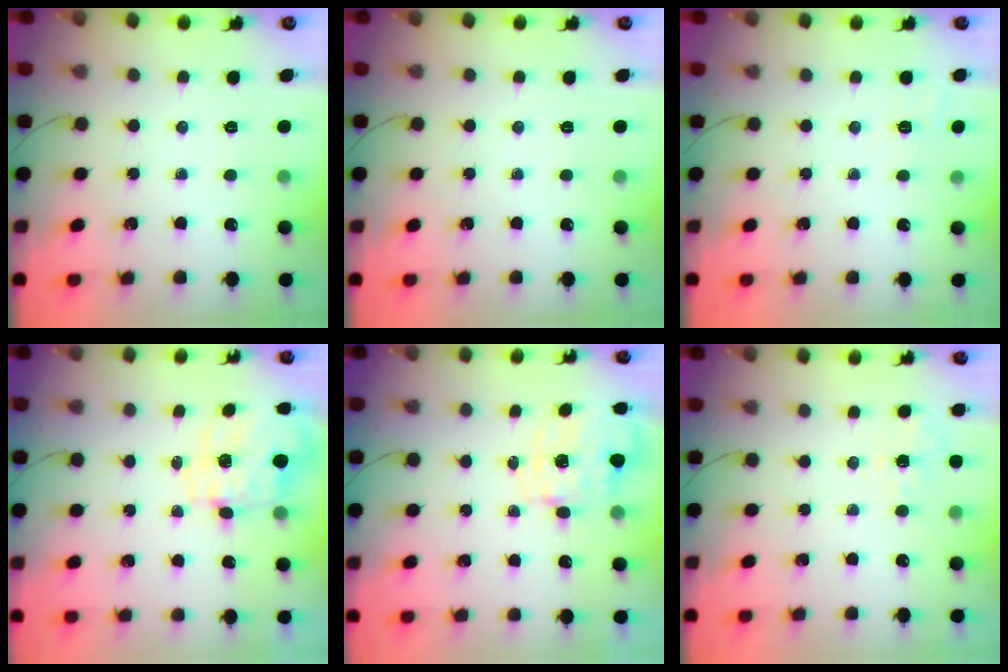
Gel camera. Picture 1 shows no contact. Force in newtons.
{"total": 0.0}
{"total": 2.2, "press": 0.9, "slide": 2.0}
{"total": 9.4, "press": 9.4, "slide": 0.8}
{"total": 2.9, "press": 2.7, "slide": 0.9}
{"total": 1.9, "press": 1.1, "slide": 1.6}